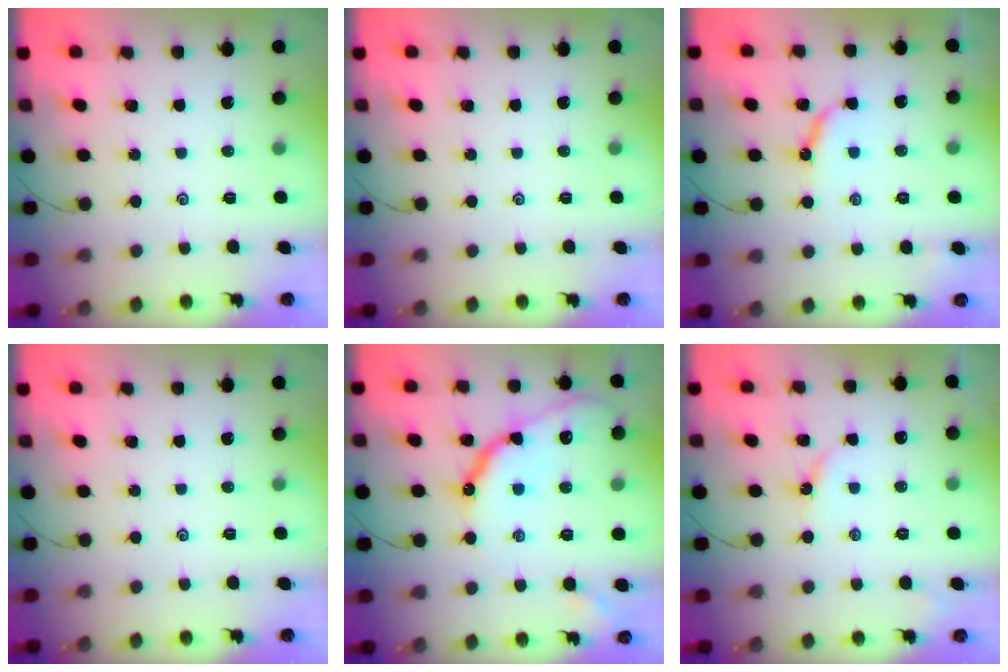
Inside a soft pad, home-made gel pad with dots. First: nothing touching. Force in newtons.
{"total": 0.0}
{"total": 7.0, "press": 7.0, "slide": 0.2}
{"total": 0.0}
{"total": 13.1, "press": 13.1, "slide": 0.7}
{"total": 3.4, "press": 3.4, "slide": 0.4}